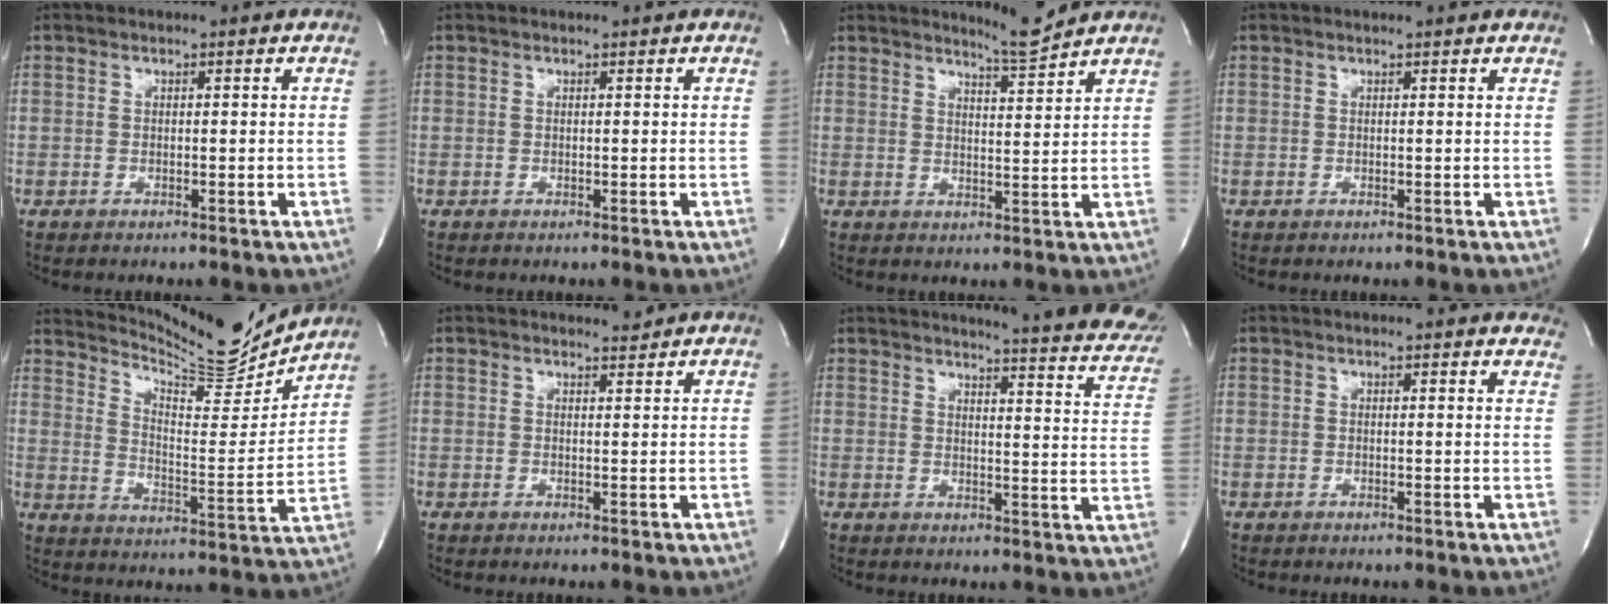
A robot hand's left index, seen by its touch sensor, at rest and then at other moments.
{"total": 0.0}
{"total": 3.9, "force": [3.8, -0.9, 0.2], "torque": [-0.014, -0.023, 0.062]}
{"total": 1.9, "force": [1.8, 0.2, 0.5], "torque": [-0.015, 0.010, 0.016]}
{"total": 14.1, "force": [13.9, 0.1, 2.4], "torque": [-0.051, -0.052, 0.206]}
{"total": 1.4, "force": [1.4, -0.1, -0.2], "torque": [-0.006, -0.007, 0.021]}
{"total": 20.3, "force": [18.0, 2.3, 9.1], "torque": [-0.109, -0.076, 0.186]}
{"total": 10.2, "force": [9.6, 2.3, 2.5], "torque": [-0.008, 0.004, 0.086]}